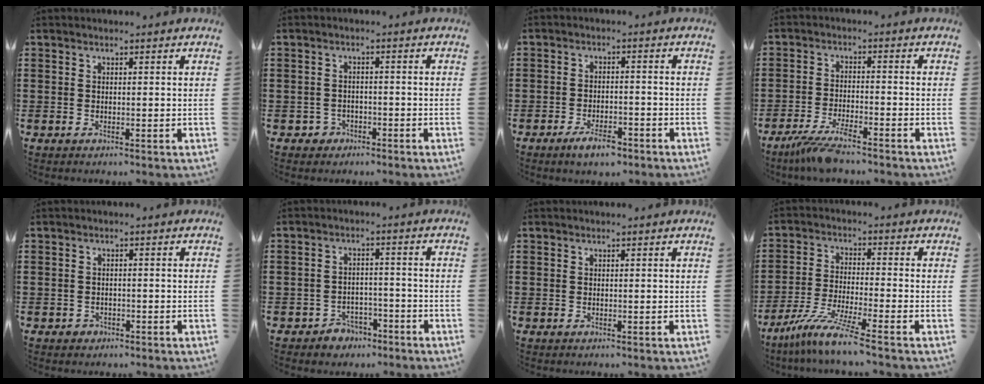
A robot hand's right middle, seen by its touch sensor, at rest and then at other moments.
{"total": 2.1, "force": [-1.7, 1.2, 0.1], "torque": [-0.010, 0.001, -0.039]}
{"total": 4.0, "force": [-3.2, 1.4, 1.9], "torque": [-0.030, 0.010, -0.060]}
{"total": 4.6, "force": [-3.9, 0.3, 2.4], "torque": [-0.068, -0.015, -0.080]}
{"total": 1.2, "force": [-0.9, 0.9, 0.1], "torque": [-0.006, 0.002, -0.020]}
{"total": 3.4, "force": [-3.1, 1.4, 0.2], "torque": [-0.011, 0.007, -0.065]}
{"total": 0.0}
{"total": 7.7, "force": [-6.4, -0.5, 4.3], "torque": [-0.093, -0.017, -0.126]}